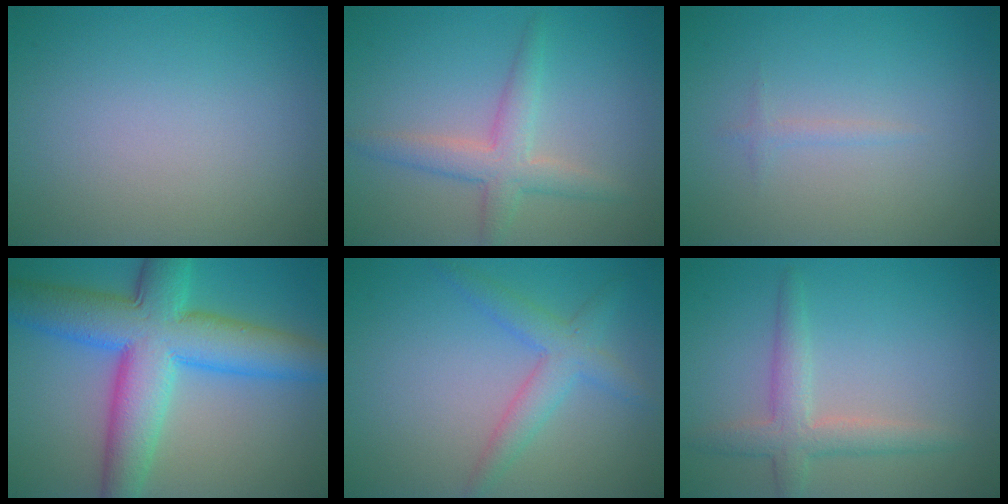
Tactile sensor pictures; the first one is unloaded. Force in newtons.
{"total": 3.3, "press": 3.3, "slide": 0.1}
{"total": 0.7, "press": 0.7, "slide": 0.0}
{"total": 11.1, "press": 11.1, "slide": 0.2}
{"total": 3.2, "press": 3.1, "slide": 0.2}
{"total": 3.1, "press": 3.1, "slide": 0.0}